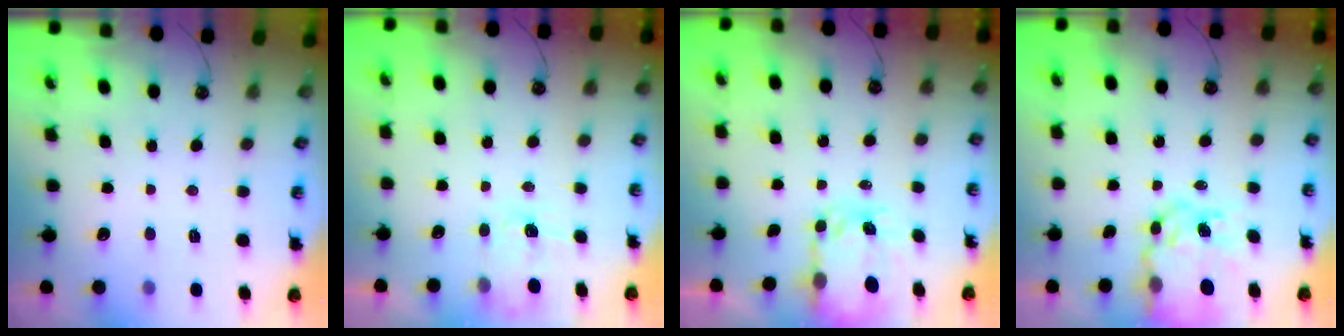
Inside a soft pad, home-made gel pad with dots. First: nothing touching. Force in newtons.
{"total": 3.5, "press": 3.4, "slide": 0.5}
{"total": 5.7, "press": 5.7, "slide": 0.5}
{"total": 13.8, "press": 13.7, "slide": 1.1}